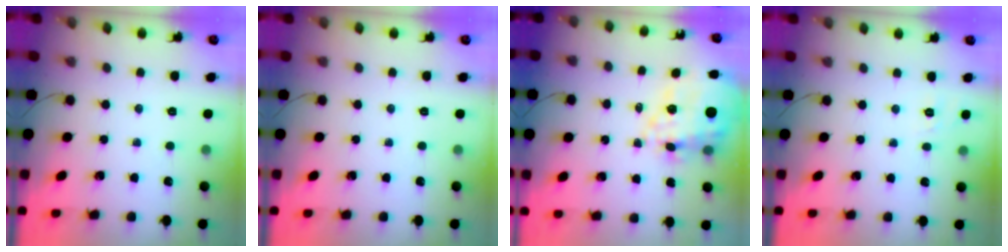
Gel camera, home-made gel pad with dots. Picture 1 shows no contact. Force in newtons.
{"total": 0.0}
{"total": 14.4, "press": 13.9, "slide": 4.0}
{"total": 2.6, "press": 2.0, "slide": 1.7}